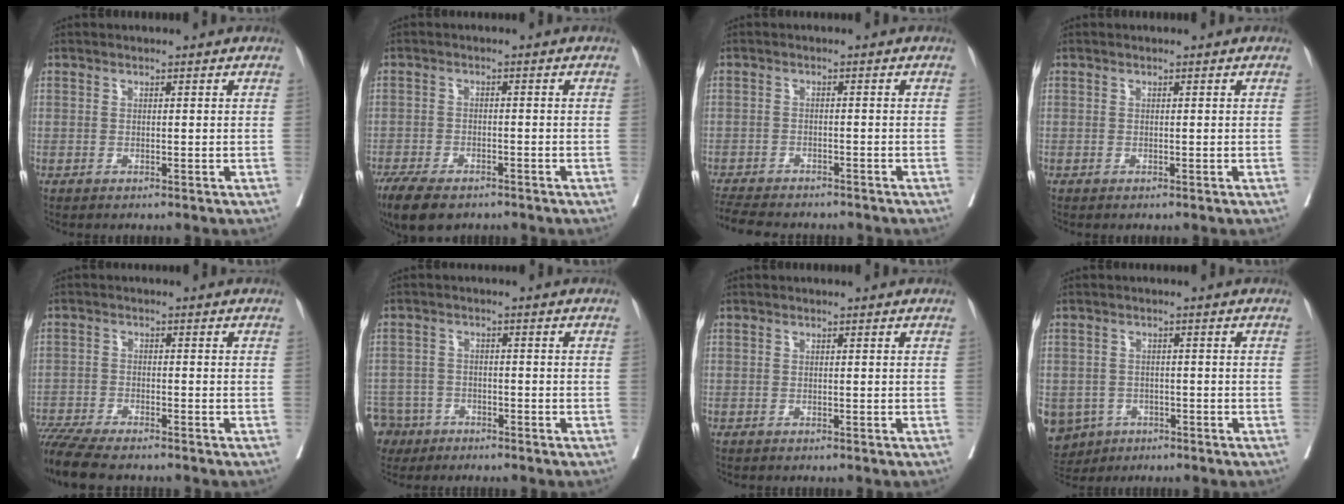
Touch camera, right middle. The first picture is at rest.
{"total": 7.9, "force": [-5.9, 2.9, 4.3], "torque": [-0.074, -0.013, -0.093]}
{"total": 10.4, "force": [-9.1, 2.7, 4.2], "torque": [-0.083, -0.011, -0.131]}
{"total": 0.0}
{"total": 9.7, "force": [-8.5, 1.1, 4.5], "torque": [-0.076, -0.017, -0.140]}
{"total": 7.9, "force": [-5.6, 5.5, 1.1], "torque": [-0.043, -0.006, -0.099]}
{"total": 0.0}
{"total": 9.4, "force": [-4.8, 7.7, 2.4], "torque": [-0.076, -0.004, -0.066]}